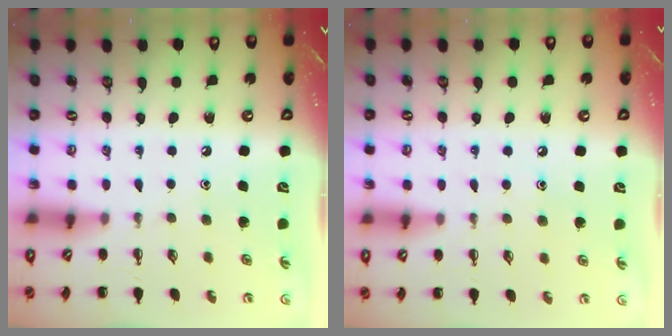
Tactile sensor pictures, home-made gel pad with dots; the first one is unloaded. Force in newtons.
{"total": 5.5, "press": 5.4, "slide": 1.3}